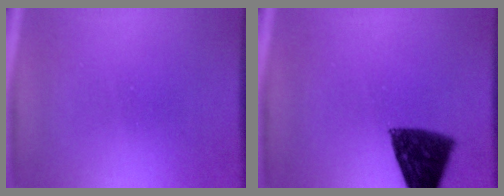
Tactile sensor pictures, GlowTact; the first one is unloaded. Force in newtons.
{"total": 10.4}